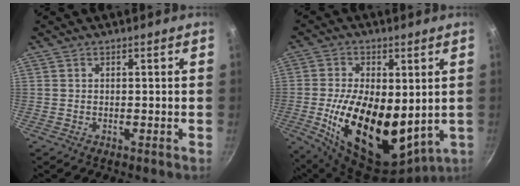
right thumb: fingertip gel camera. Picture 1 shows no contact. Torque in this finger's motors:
{"motor_torque": [1.38, 1.63, 2.76, 0.00, 0.82]}